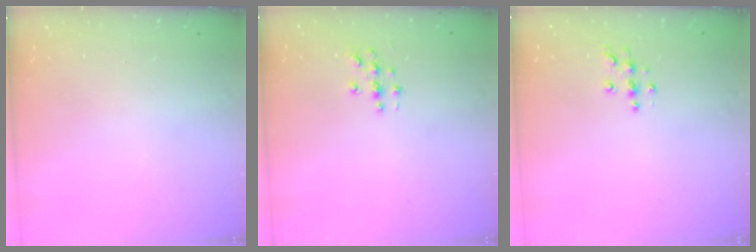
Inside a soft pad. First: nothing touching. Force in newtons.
{"total": 2.8, "press": 2.8, "slide": 0.3}
{"total": 5.1, "press": 5.1, "slide": 0.3}